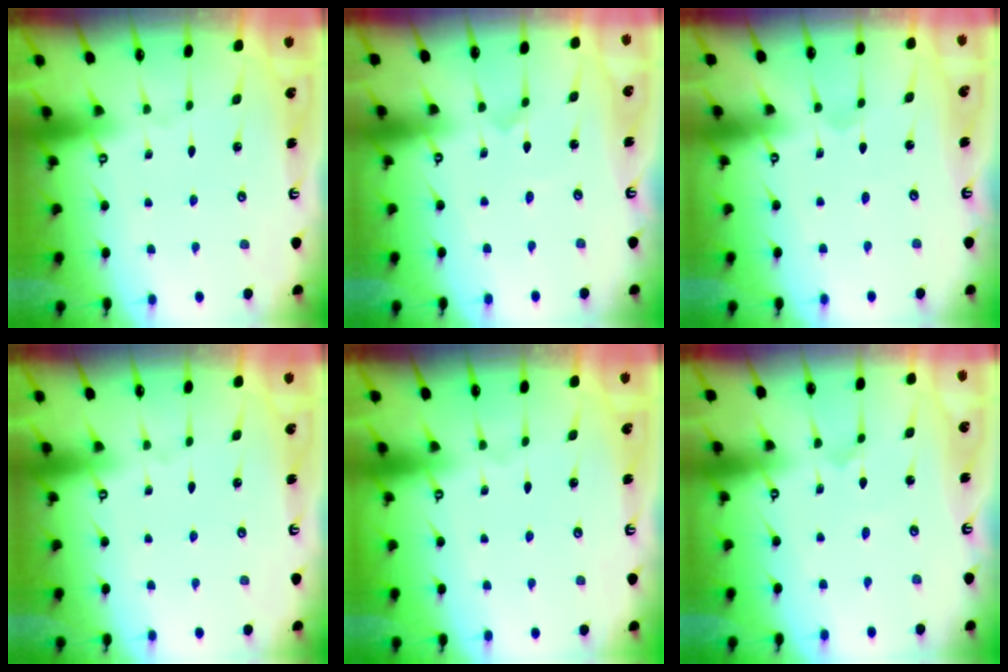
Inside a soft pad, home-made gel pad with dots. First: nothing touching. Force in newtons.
{"total": 0.7, "press": 0.7, "slide": 0.0}
{"total": 0.7, "press": 0.7, "slide": 0.1}
{"total": 0.0}
{"total": 0.0}
{"total": 0.0}